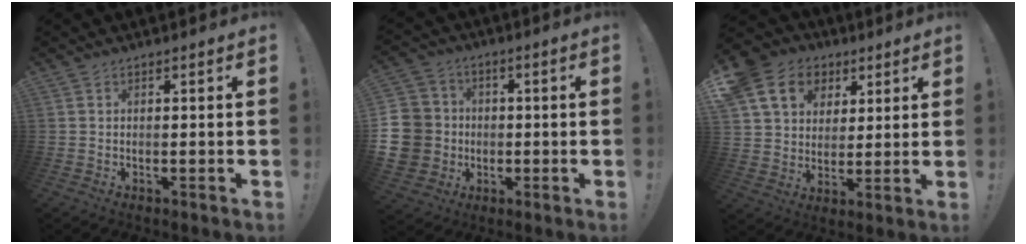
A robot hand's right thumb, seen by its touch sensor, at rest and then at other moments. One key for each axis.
{"total": 13.1, "fx": -1.4, "fy": 12.1, "fz": 4.6, "tx": -0.091, "ty": 0.015, "tz": -0.016}
{"total": 15.2, "fx": 6.6, "fy": 12.1, "fz": 6.5, "tx": -0.099, "ty": -0.020, "tz": 0.138}